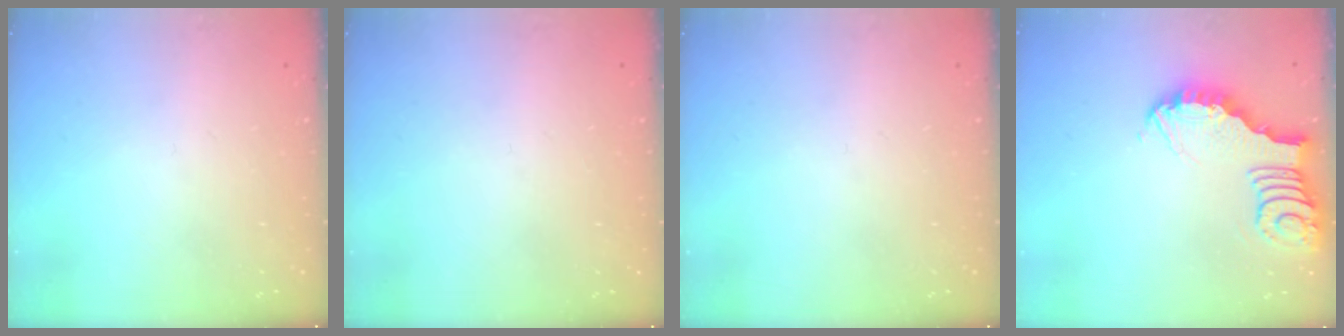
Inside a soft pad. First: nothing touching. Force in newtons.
{"total": 0.0}
{"total": 0.0}
{"total": 3.8, "press": 3.8, "slide": 0.3}